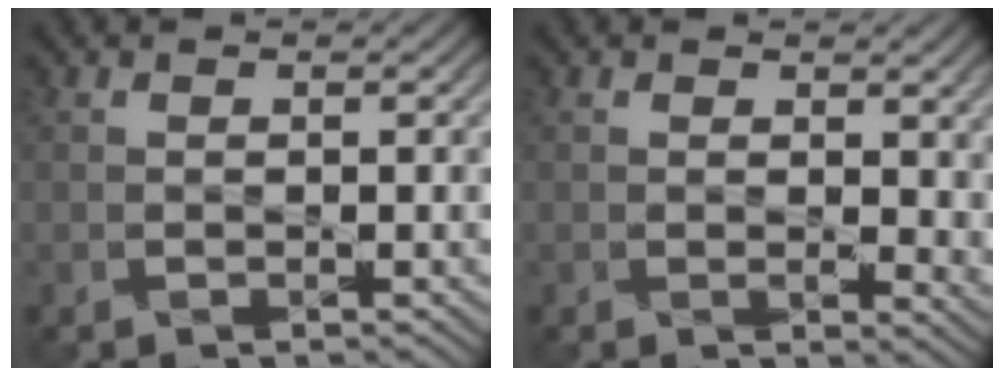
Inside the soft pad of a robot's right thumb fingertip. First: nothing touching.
{"total": 5.1, "force": [0.9, 3.2, 3.9], "torque": [-0.071, -0.010, 0.022]}